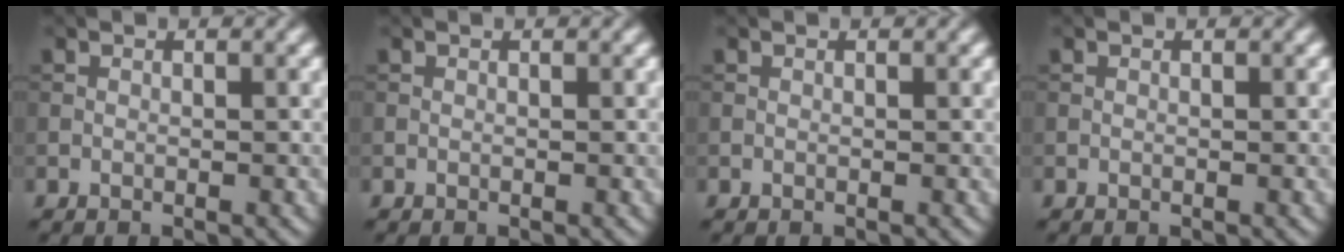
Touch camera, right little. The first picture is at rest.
{"total": 0.0}
{"total": 0.0}
{"total": 0.0}